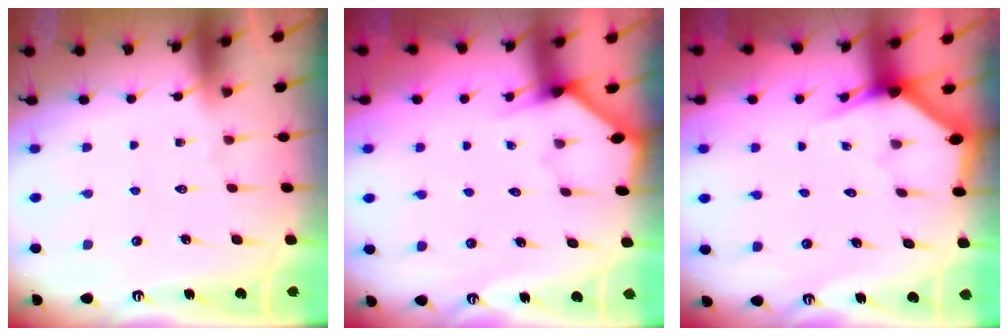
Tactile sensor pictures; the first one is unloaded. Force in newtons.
{"total": 2.4, "press": 2.3, "slide": 0.3}
{"total": 2.7, "press": 2.7, "slide": 0.1}